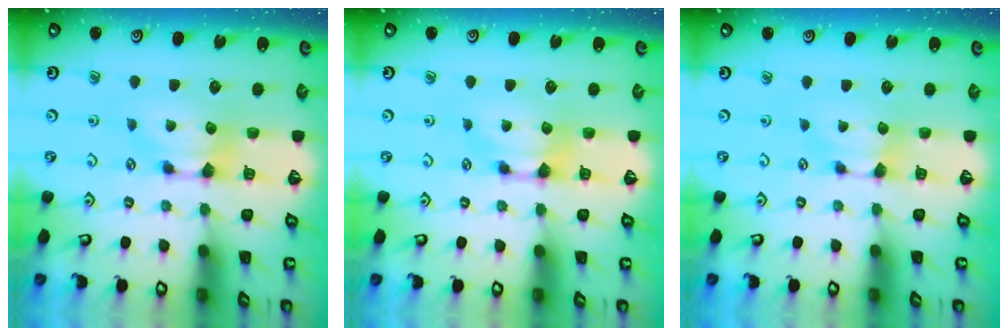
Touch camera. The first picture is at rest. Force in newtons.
{"total": 0.0}
{"total": 0.9, "press": 0.8, "slide": 0.3}